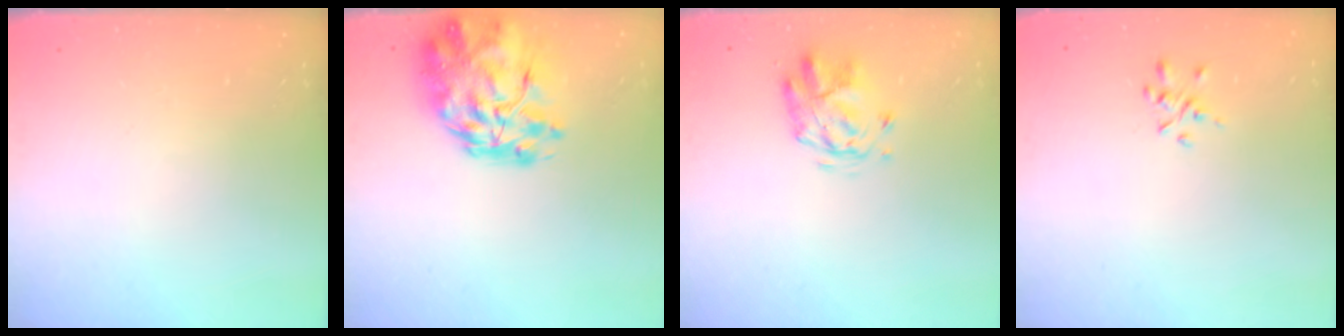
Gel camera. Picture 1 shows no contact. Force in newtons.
{"total": 14.4, "press": 13.6, "slide": 4.7}
{"total": 2.8, "press": 2.5, "slide": 1.4}
{"total": 1.8, "press": 1.6, "slide": 0.7}